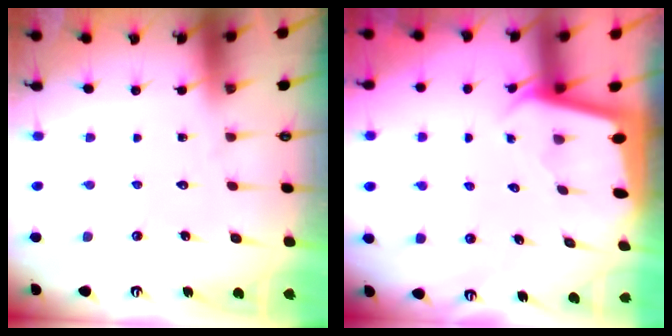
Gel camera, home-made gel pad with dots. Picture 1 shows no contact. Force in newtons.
{"total": 1.8, "press": 1.7, "slide": 0.1}